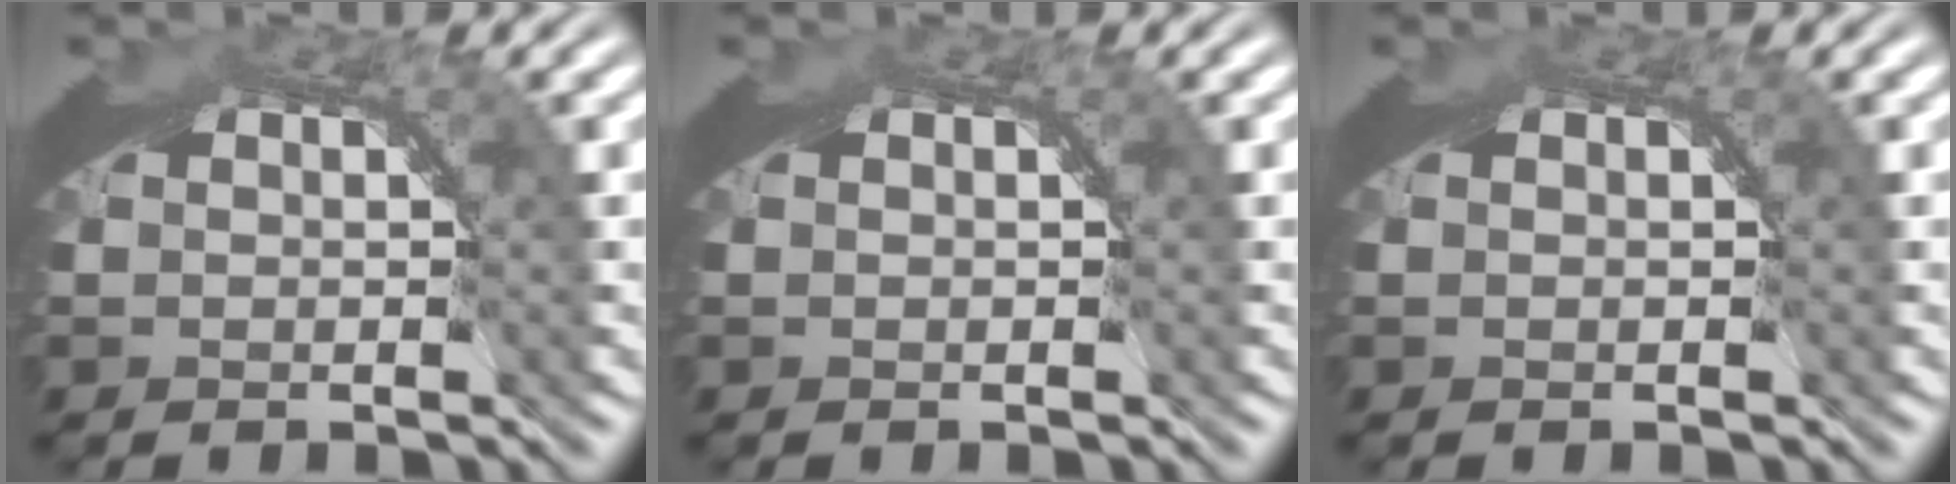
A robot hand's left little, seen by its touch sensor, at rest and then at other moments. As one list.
[{"total": 0.0}, {"total": 0.0}]